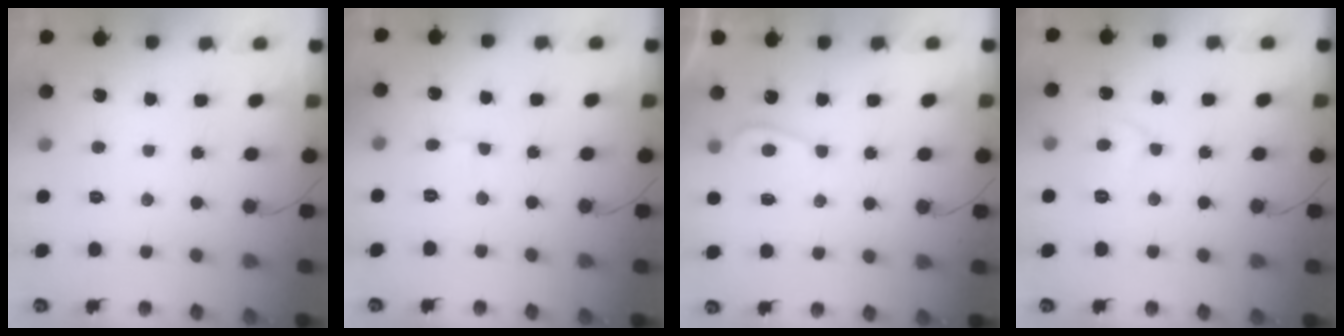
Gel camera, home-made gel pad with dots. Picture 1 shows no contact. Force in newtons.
{"total": 5.5, "press": 5.5, "slide": 0.5}
{"total": 4.3, "press": 4.2, "slide": 0.5}
{"total": 5.6, "press": 5.6, "slide": 0.5}